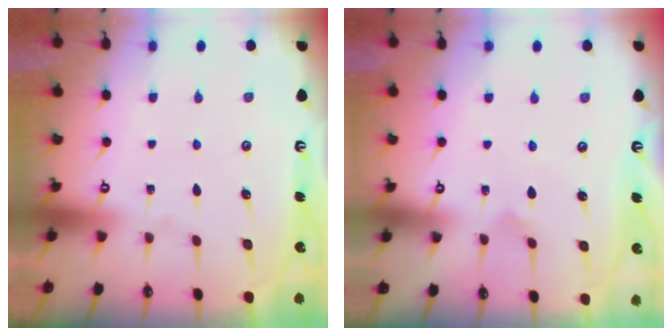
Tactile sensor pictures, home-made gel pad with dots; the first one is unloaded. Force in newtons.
{"total": 2.3, "press": 2.3, "slide": 0.2}